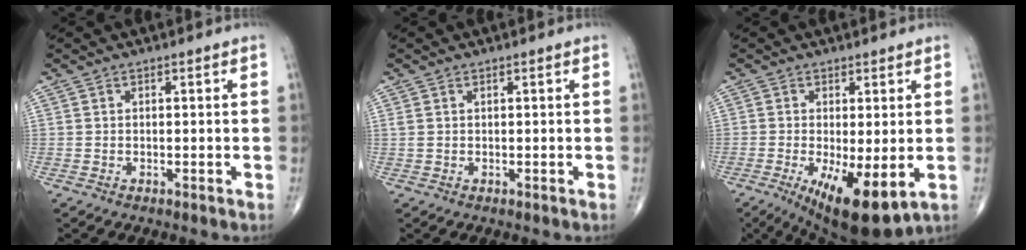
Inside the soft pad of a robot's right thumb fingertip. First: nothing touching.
{"total": 0.8, "force": [0.4, 0.4, 0.6], "torque": [-0.014, 0.010, 0.013]}
{"total": 11.6, "force": [-3.2, 3.8, 10.4], "torque": [-0.164, -0.024, -0.037]}